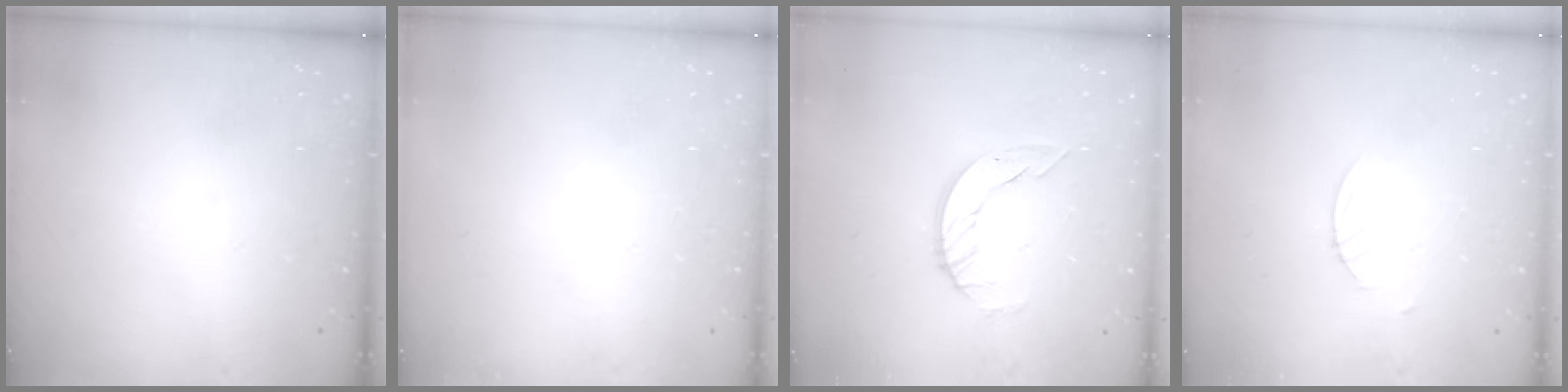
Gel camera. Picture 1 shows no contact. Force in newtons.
{"total": 0.0}
{"total": 4.9, "press": 4.9, "slide": 0.3}
{"total": 1.6, "press": 1.5, "slide": 0.2}